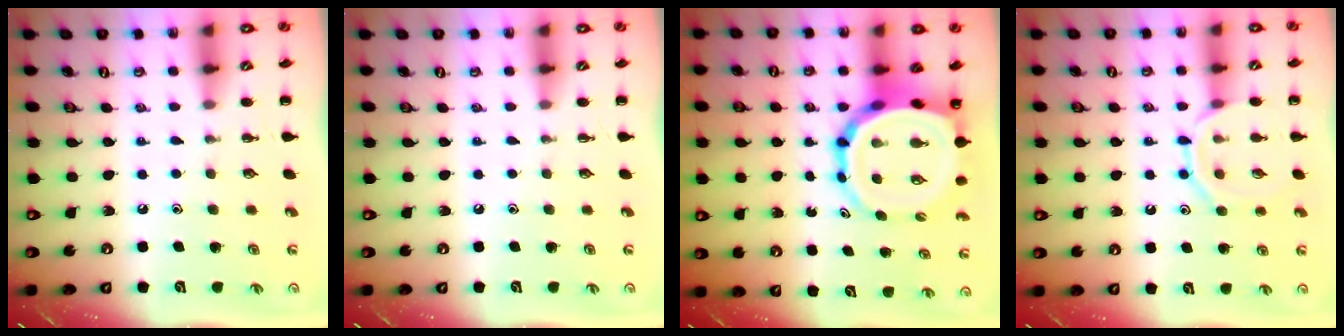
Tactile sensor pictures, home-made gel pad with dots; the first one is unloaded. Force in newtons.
{"total": 0.0}
{"total": 12.9, "press": 12.4, "slide": 3.6}
{"total": 10.6, "press": 10.6, "slide": 0.7}